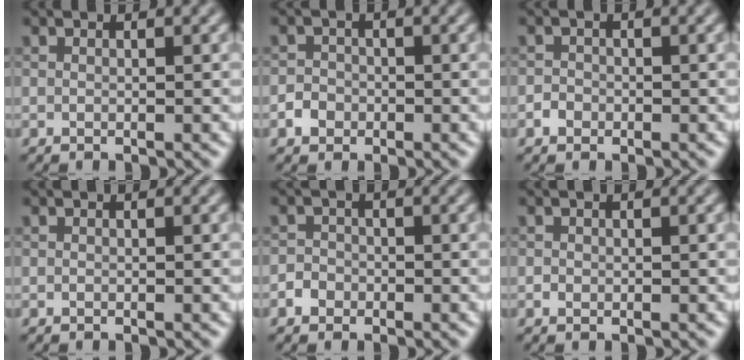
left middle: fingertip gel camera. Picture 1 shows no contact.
{"total": 1.5, "force": [-0.6, 1.4, 0.4], "torque": [-0.001, 0.002, -0.015]}
{"total": 1.0, "force": [-0.5, 0.9, 0.2], "torque": [0.000, 0.000, -0.011]}
{"total": 0.0}
{"total": 1.4, "force": [-0.7, 1.2, 0.3], "torque": [0.002, 0.004, -0.017]}
{"total": 0.5, "force": [-0.1, 0.5, 0.1], "torque": [0.000, -0.003, -0.002]}